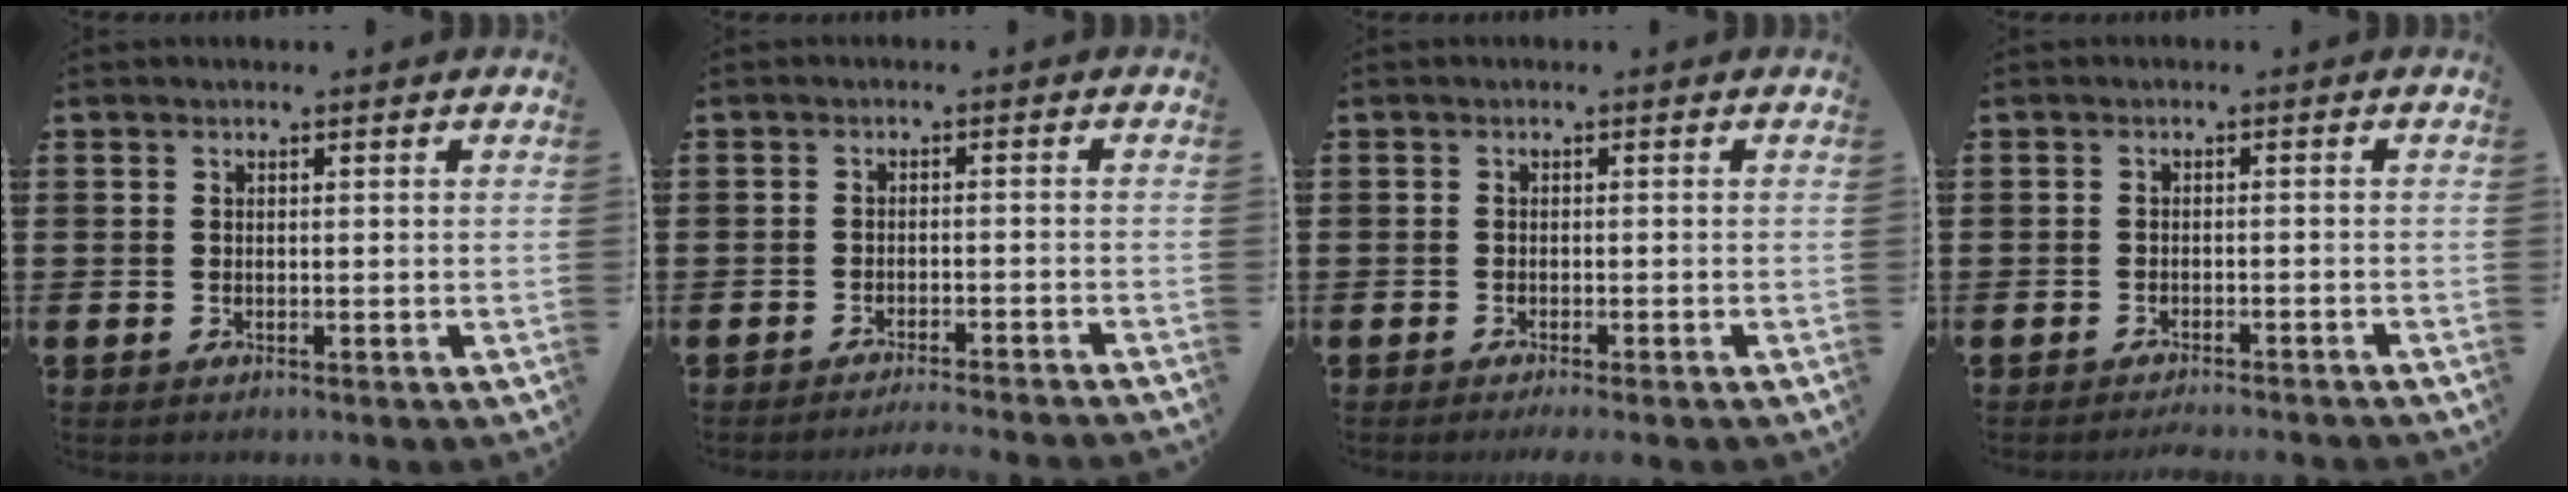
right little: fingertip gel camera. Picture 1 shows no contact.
{"total": 1.8, "force": [-1.8, -0.3, 0.4], "torque": [-0.004, 0.002, -0.035]}
{"total": 0.8, "force": [-0.7, -0.1, 0.5], "torque": [-0.007, -0.002, -0.013]}
{"total": 1.3, "force": [-1.3, -0.2, 0.1], "torque": [-0.002, 0.002, -0.026]}